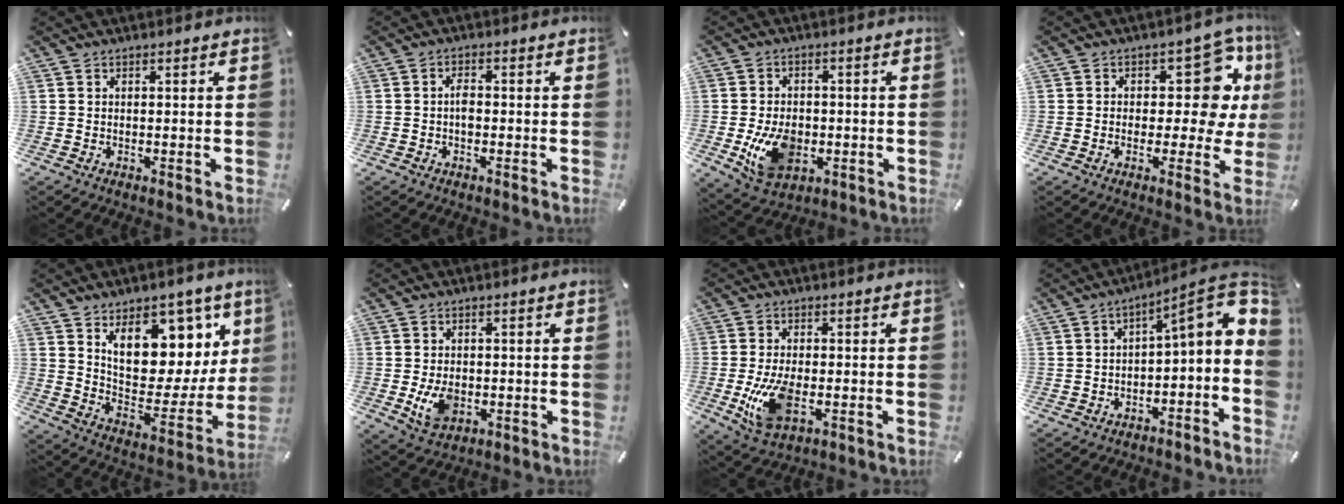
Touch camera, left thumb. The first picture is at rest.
{"total": 2.4, "force": [-0.4, 1.4, 2.0], "torque": [-0.039, 0.004, -0.009]}
{"total": 11.2, "force": [-2.3, 8.3, 7.1], "torque": [-0.147, 0.004, -0.038]}
{"total": 13.7, "force": [3.7, 8.2, 10.3], "torque": [-0.123, -0.027, 0.063]}
{"total": 16.4, "force": [9.1, 10.3, 9.0], "torque": [-0.113, -0.091, 0.159]}
{"total": 7.0, "force": [-1.1, 5.0, 4.7], "torque": [-0.097, -0.007, -0.023]}
{"total": 9.8, "force": [-1.9, 5.8, 7.7], "torque": [-0.168, -0.009, -0.033]}
{"total": 10.0, "force": [1.8, 3.1, 9.4], "torque": [-0.113, -0.025, 0.018]}